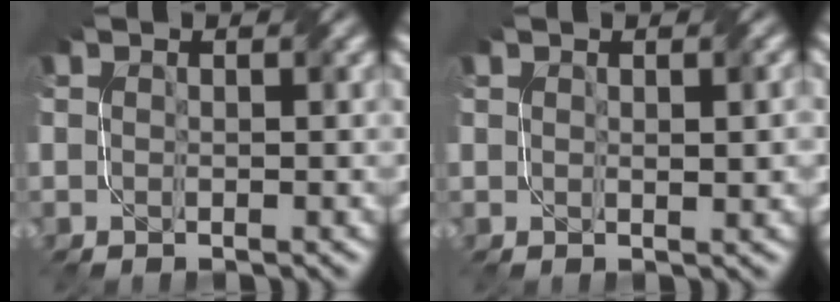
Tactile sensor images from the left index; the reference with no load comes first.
{"total": 1.6, "force": [0.4, 0.6, 1.5], "torque": [-0.019, 0.001, 0.012]}